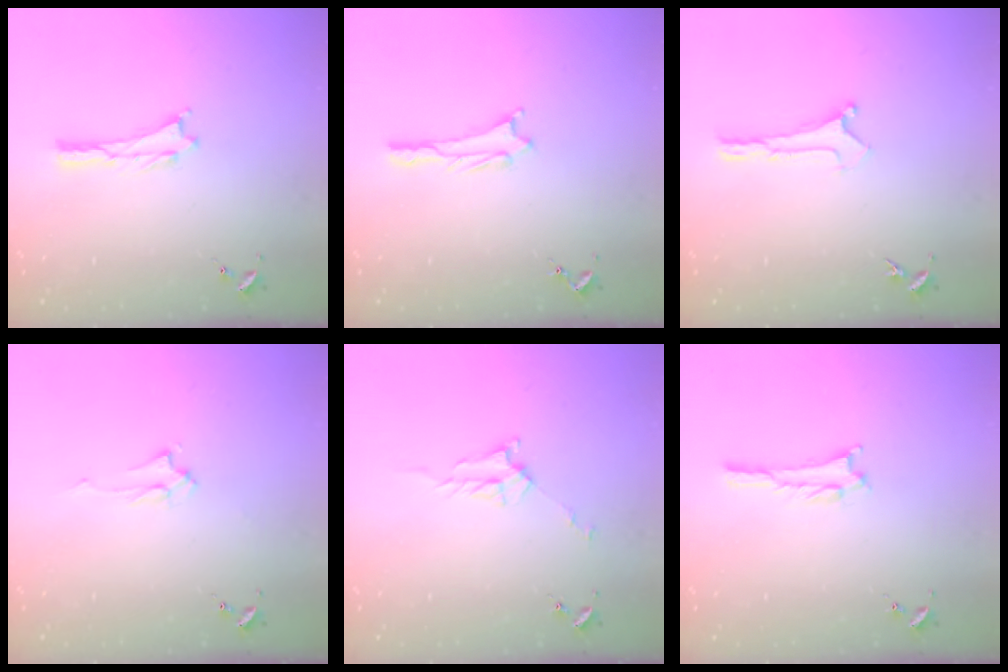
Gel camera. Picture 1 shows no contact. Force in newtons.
{"total": 0.9, "press": 0.9, "slide": 0.1}
{"total": 0.0}
{"total": 1.7, "press": 1.6, "slide": 0.3}
{"total": 2.7, "press": 2.7, "slide": 0.3}
{"total": 1.1, "press": 1.0, "slide": 0.1}